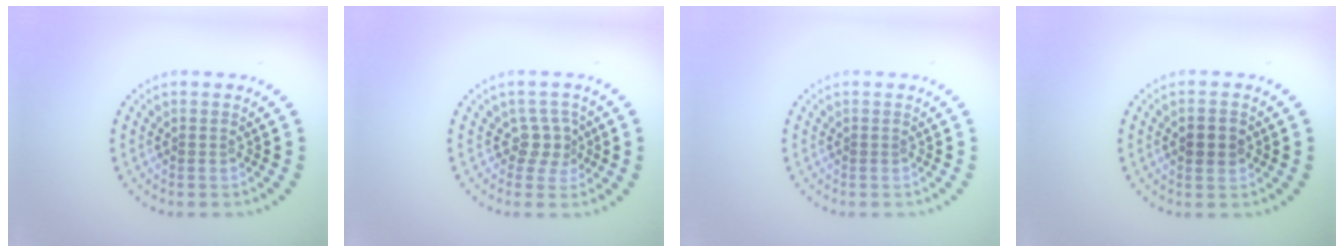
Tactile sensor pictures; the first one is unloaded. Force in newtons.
{"total": 2.3, "press": 1.5, "slide": 1.7}
{"total": 0.0}
{"total": 2.1, "press": 2.1, "slide": 0.1}